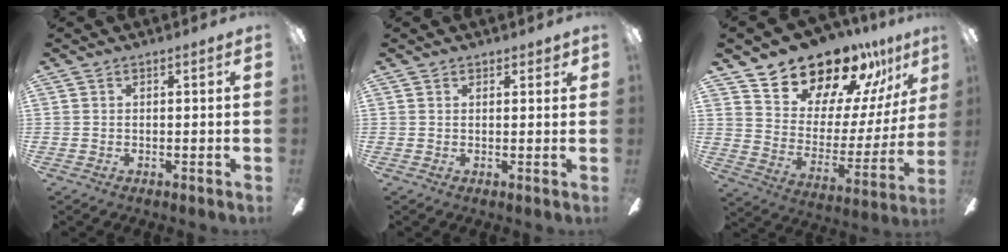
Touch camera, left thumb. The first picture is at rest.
{"total": 1.0, "force": [0.5, 0.5, 0.7], "torque": [-0.007, 0.002, 0.006]}
{"total": 17.9, "force": [16.1, 6.6, 4.3], "torque": [-0.093, -0.134, 0.289]}